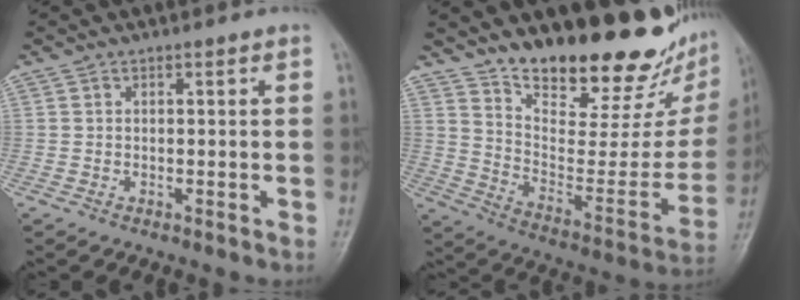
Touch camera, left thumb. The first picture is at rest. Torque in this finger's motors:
{"motor_torque": [0.60, 0.15, 0.65, -2.09, 0.05]}